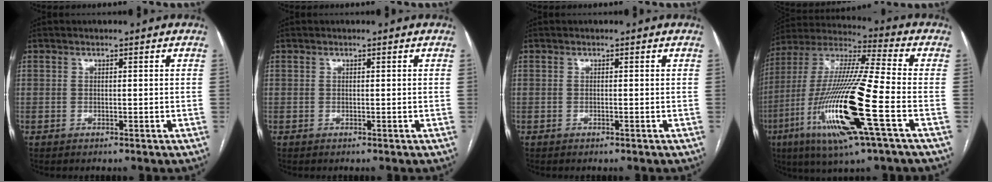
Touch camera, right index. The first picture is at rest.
{"total": 0.0}
{"total": 0.0}
{"total": 22.1, "force": [-7.2, 1.3, 20.9], "torque": [-0.443, -0.028, -0.138]}